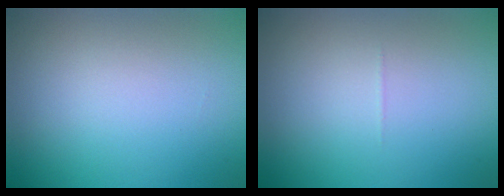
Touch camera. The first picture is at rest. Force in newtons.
{"total": 0.0}